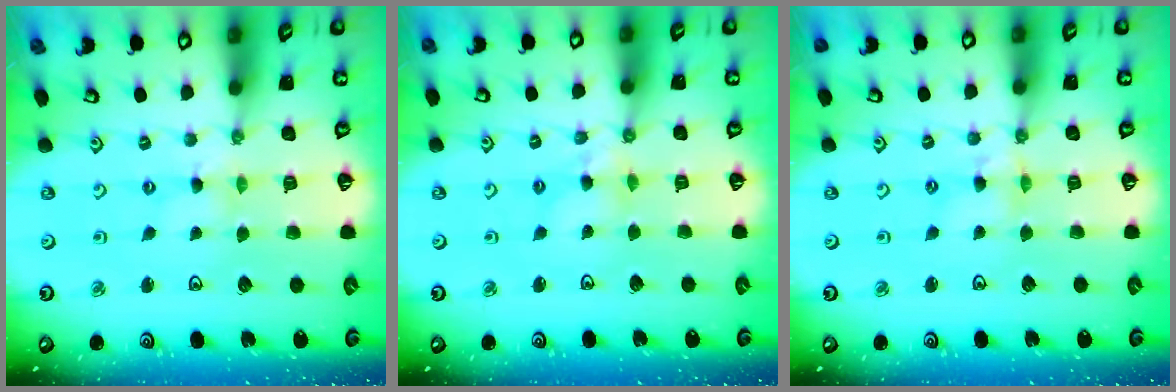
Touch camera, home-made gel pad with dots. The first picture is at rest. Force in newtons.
{"total": 4.9, "press": 4.8, "slide": 0.5}
{"total": 3.8, "press": 3.8, "slide": 0.3}